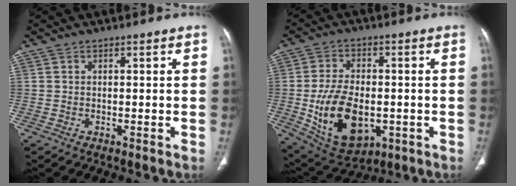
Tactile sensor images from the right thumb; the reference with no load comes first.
{"total": 15.6, "force": [-2.9, 9.5, 12.1], "torque": [-0.198, 0.000, -0.029]}